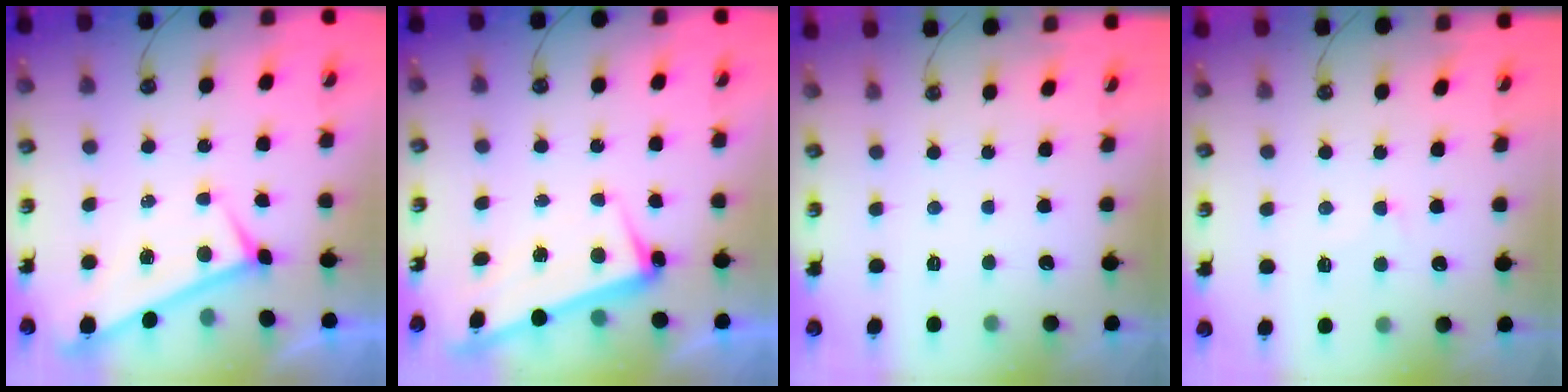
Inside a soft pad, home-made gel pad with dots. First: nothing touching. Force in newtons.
{"total": 2.3, "press": 2.2, "slide": 0.7}
{"total": 0.0}
{"total": 0.8, "press": 0.1, "slide": 0.8}